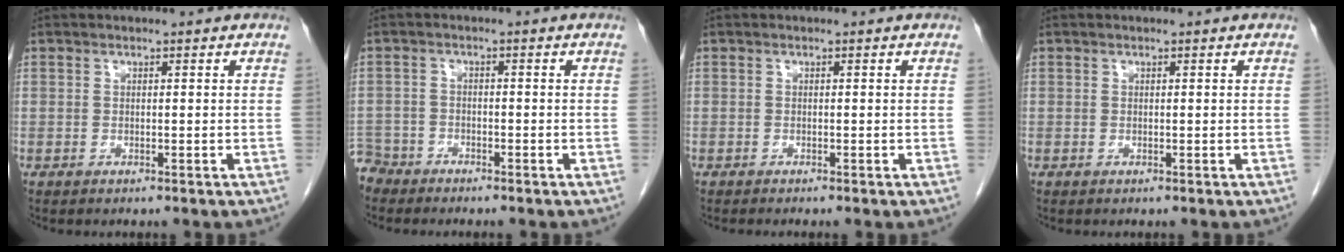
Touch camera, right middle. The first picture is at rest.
{"total": 4.2, "force": [-3.8, 1.5, -0.8], "torque": [0.014, -0.005, -0.080]}
{"total": 0.8, "force": [-0.7, -0.2, 0.3], "torque": [-0.005, 0.002, -0.012]}
{"total": 0.0}